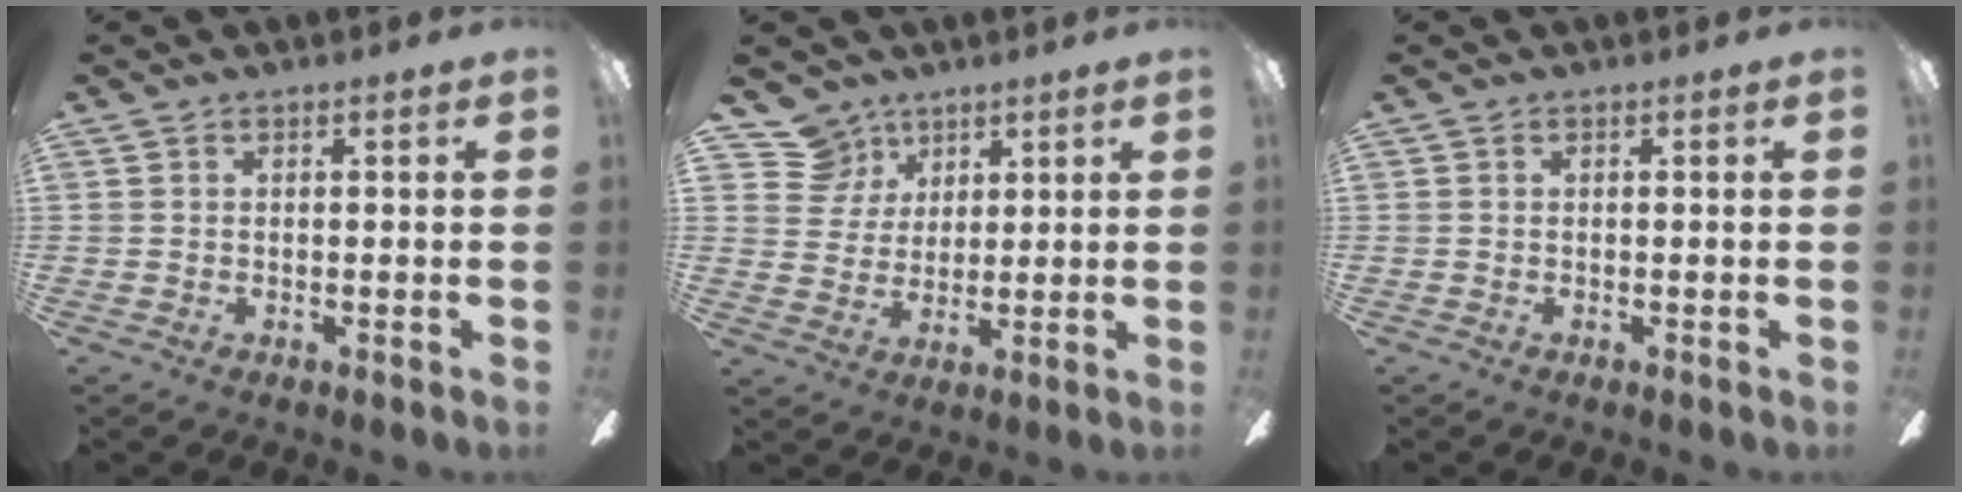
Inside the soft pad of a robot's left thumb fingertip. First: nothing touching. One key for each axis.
{"total": 9.6, "fx": 6.5, "fy": 7.0, "fz": 1.1, "tx": -0.032, "ty": -0.035, "tz": 0.128}
{"total": 0.0}